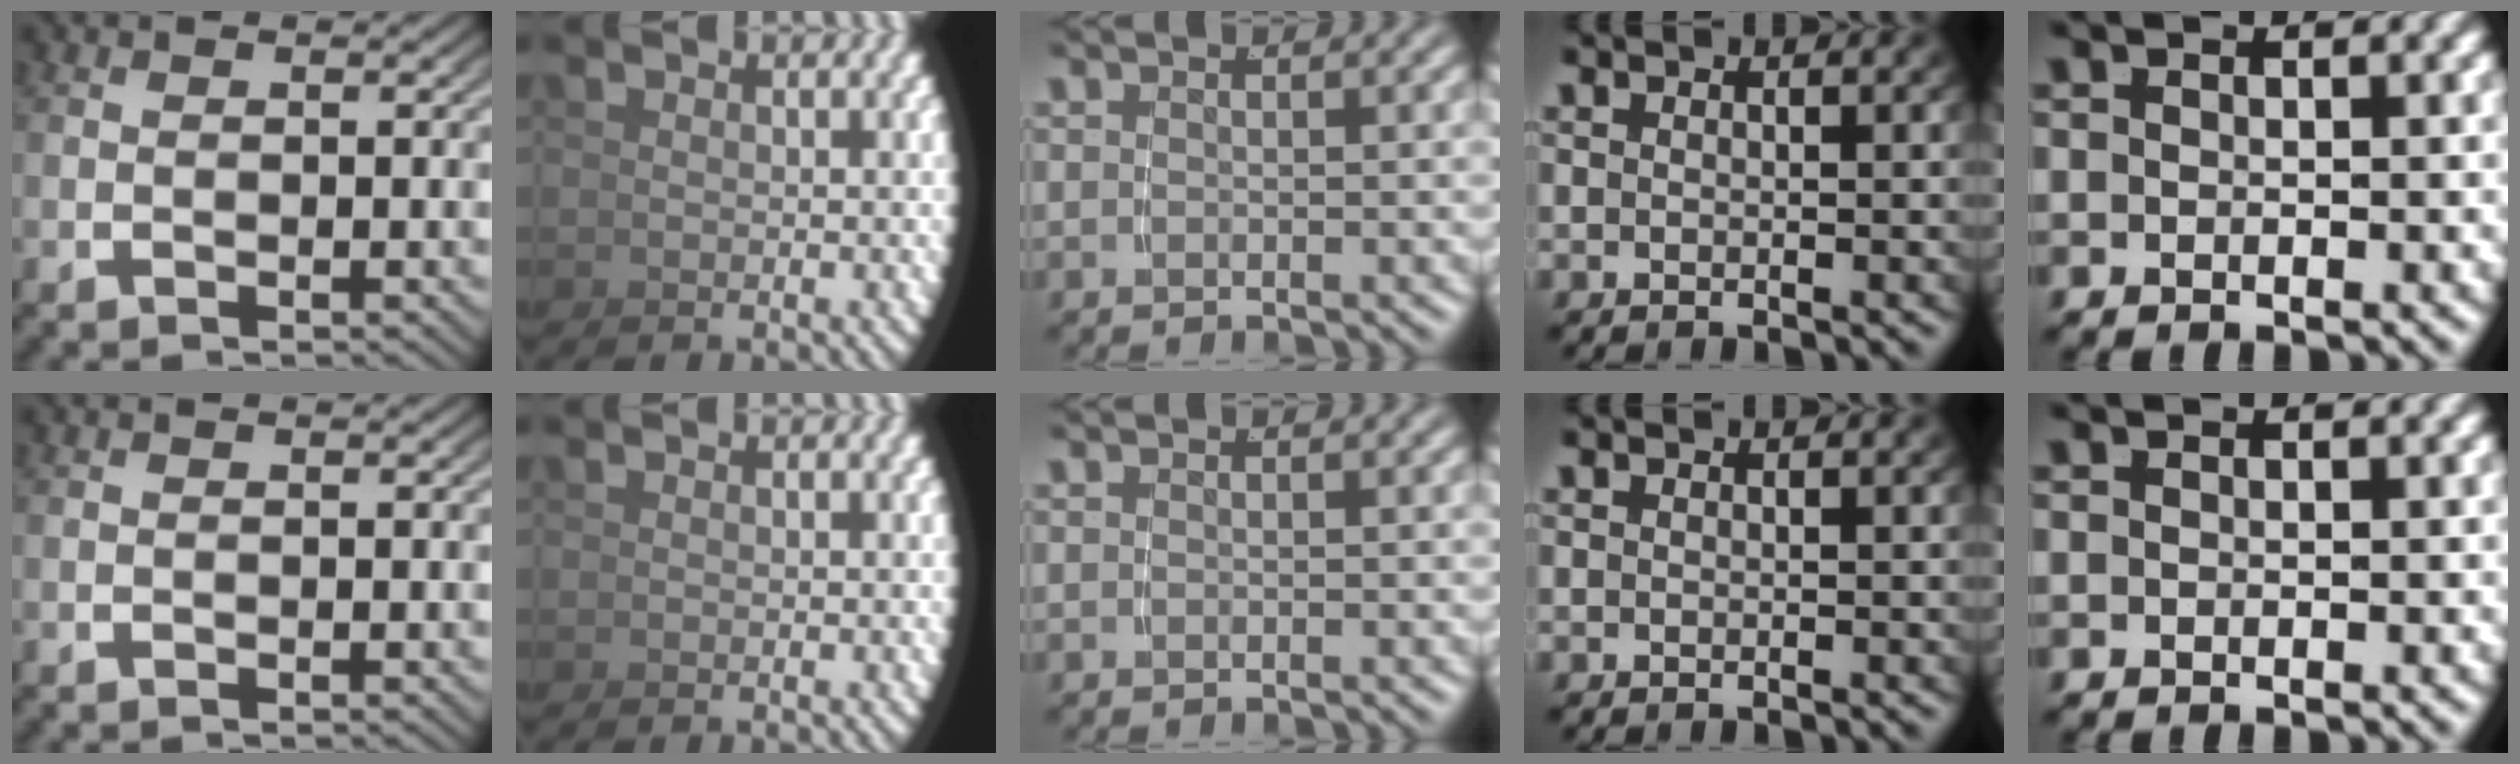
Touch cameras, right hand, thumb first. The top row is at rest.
{}